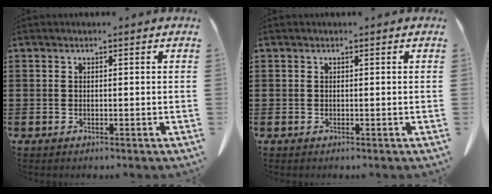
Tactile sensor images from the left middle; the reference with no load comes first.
{"total": 0.0}